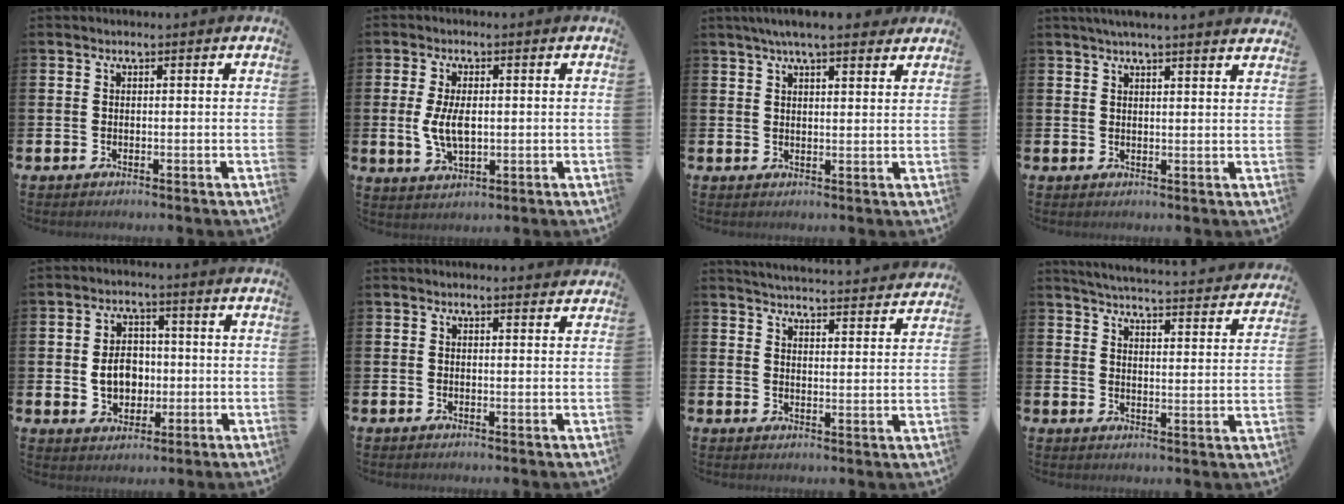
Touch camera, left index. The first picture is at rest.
{"total": 5.2, "force": [0.2, 2.7, 4.4], "torque": [-0.076, 0.000, -0.002]}
{"total": 5.4, "force": [4.8, 0.7, 2.5], "torque": [-0.042, -0.016, 0.083]}
{"total": 3.1, "force": [3.0, -0.6, 0.6], "torque": [-0.015, -0.012, 0.054]}
{"total": 5.5, "force": [-0.3, 4.4, 3.3], "torque": [-0.047, 0.005, -0.014]}
{"total": 1.1, "force": [1.1, 0.1, 0.1], "torque": [0.014, -0.007, 0.017]}
{"total": 4.7, "force": [4.7, 0.1, 0.3], "torque": [-0.019, -0.040, 0.081]}
{"total": 4.6, "force": [4.6, 0.1, 0.9], "torque": [-0.033, -0.041, 0.075]}